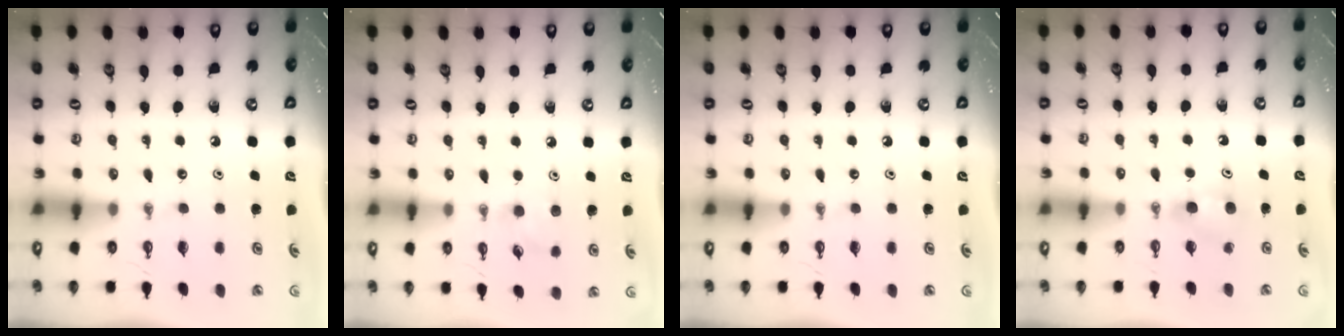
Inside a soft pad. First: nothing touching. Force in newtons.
{"total": 5.7, "press": 5.6, "slide": 1.5}
{"total": 0.0}
{"total": 4.0, "press": 3.8, "slide": 1.0}